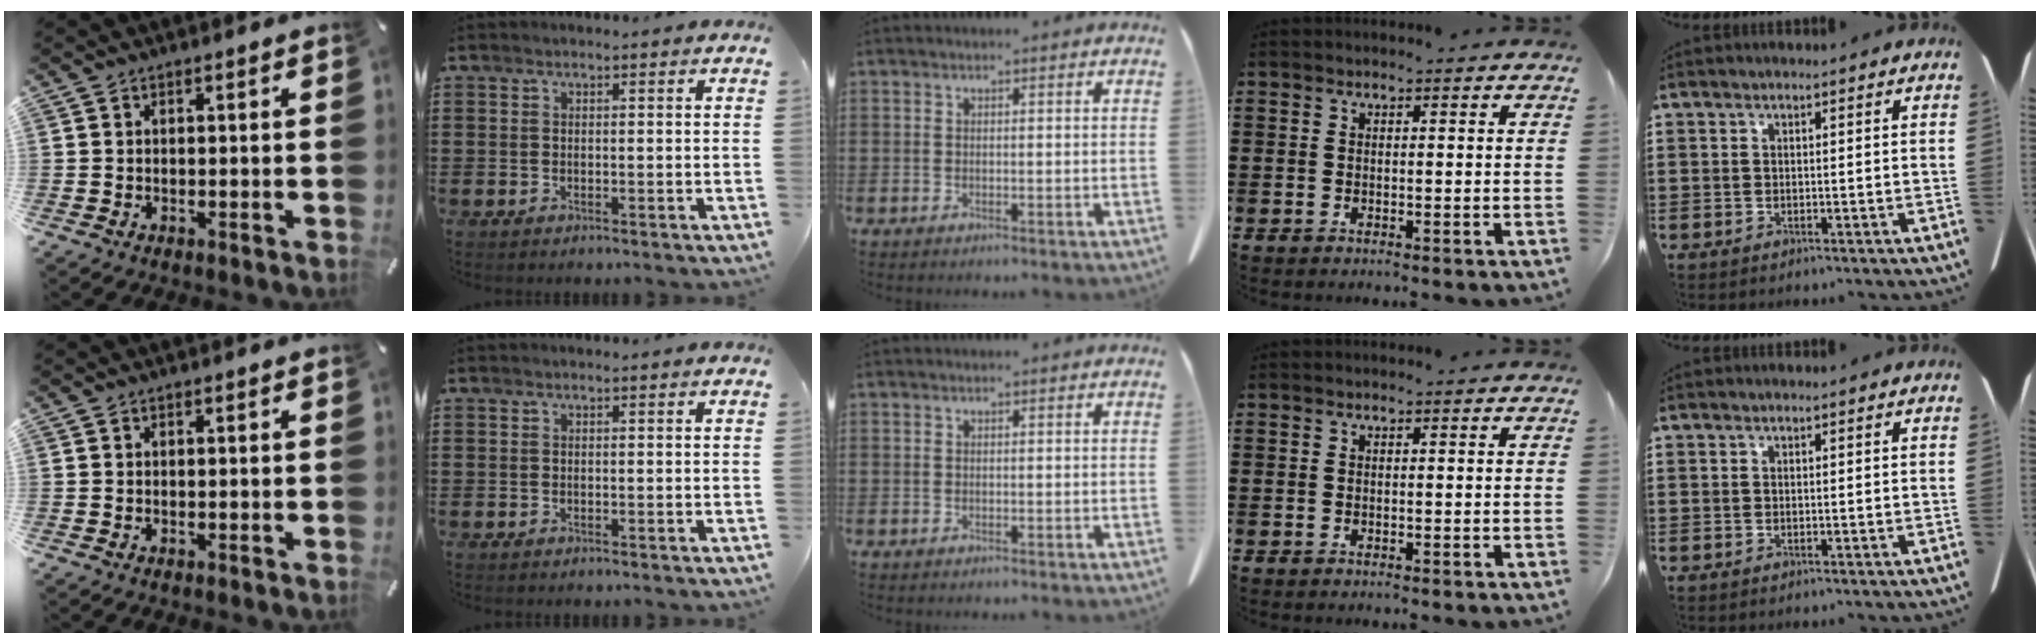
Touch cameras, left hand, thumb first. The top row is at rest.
{}